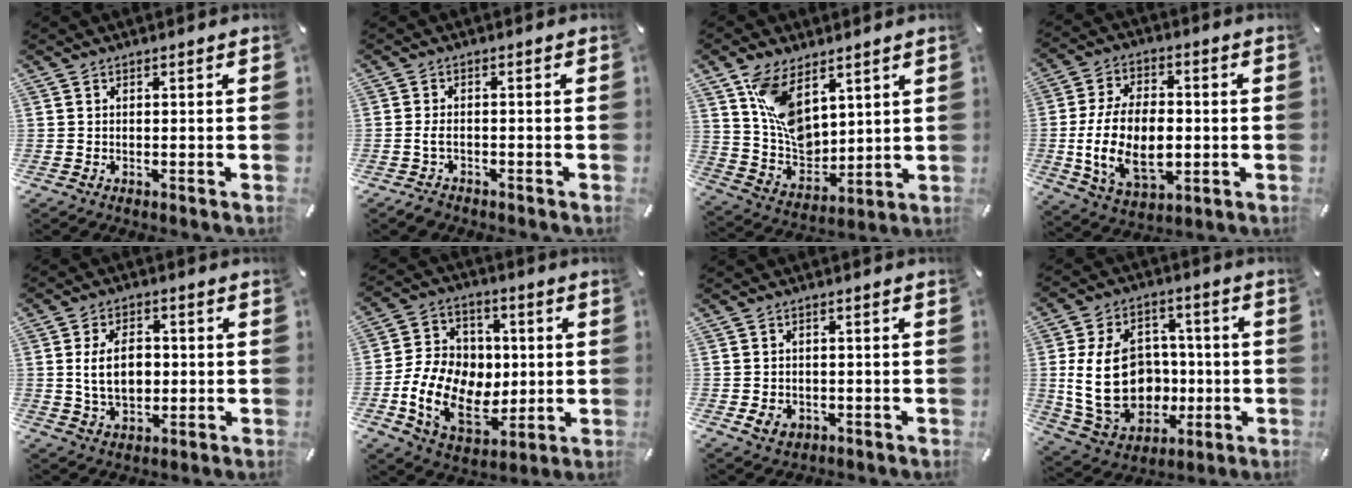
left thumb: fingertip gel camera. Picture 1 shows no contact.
{"total": 2.6, "force": [-1.2, 1.5, 1.8], "torque": [-0.040, 0.004, -0.025]}
{"total": 12.7, "force": [6.1, 8.1, 7.6], "torque": [-0.151, -0.024, 0.125]}
{"total": 17.4, "force": [-2.1, 11.2, 13.1], "torque": [-0.260, -0.004, -0.039]}
{"total": 9.9, "force": [0.4, 6.6, 7.3], "torque": [-0.149, 0.002, 0.004]}
{"total": 18.4, "force": [-2.9, 14.1, 11.4], "torque": [-0.229, 0.014, -0.045]}
{"total": 2.9, "force": [-1.0, 2.3, 1.5], "torque": [-0.025, -0.002, -0.021]}
{"total": 21.1, "force": [-1.1, 16.4, 13.3], "torque": [-0.254, 0.002, -0.008]}